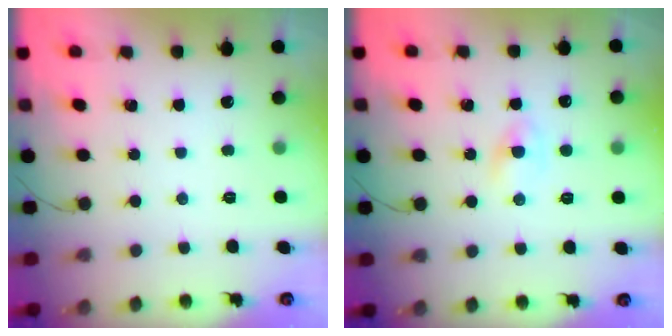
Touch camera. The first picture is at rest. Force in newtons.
{"total": 1.6, "press": 1.4, "slide": 0.8}